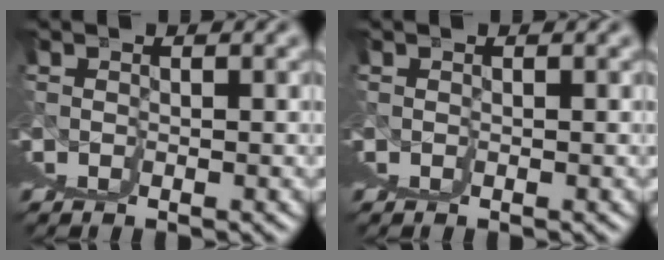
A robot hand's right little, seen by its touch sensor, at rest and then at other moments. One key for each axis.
{"total": 0.0}